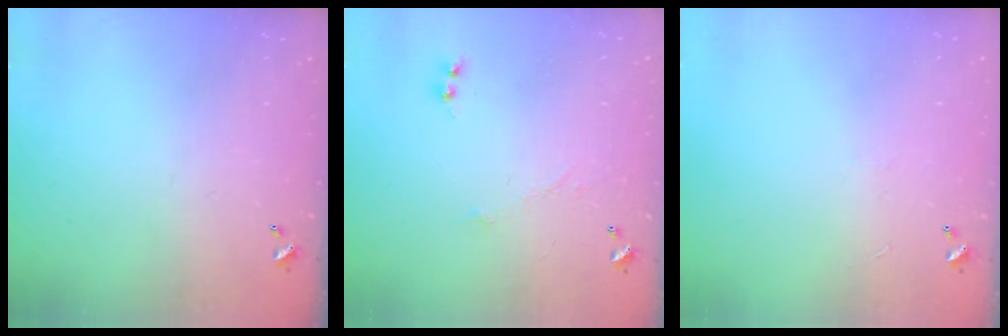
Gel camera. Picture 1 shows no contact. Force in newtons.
{"total": 0.0}
{"total": 1.3, "press": 1.3, "slide": 0.4}